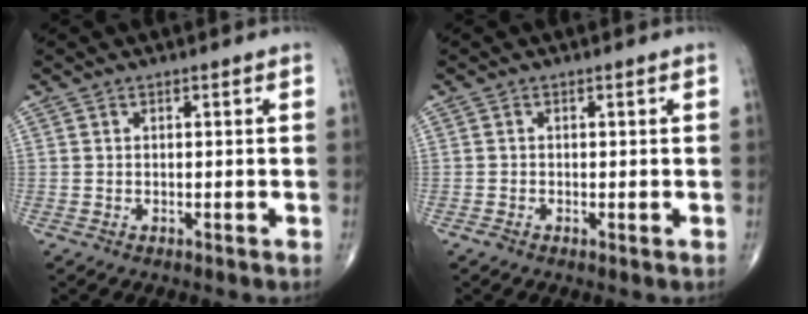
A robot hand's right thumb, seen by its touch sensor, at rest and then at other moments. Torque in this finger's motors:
{"motor_torque": [0.51, -0.10, 0.04, -0.28, 0.03]}